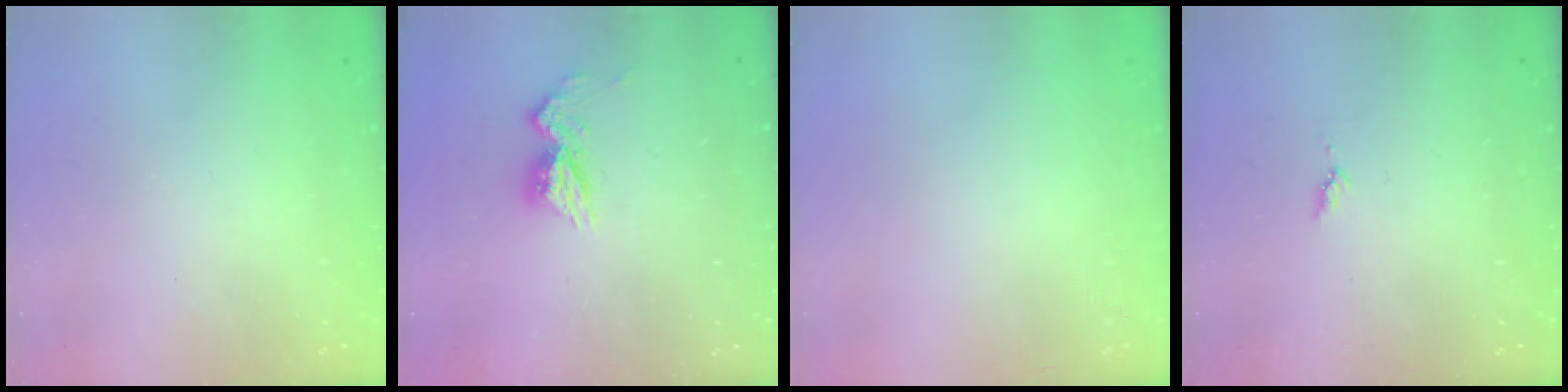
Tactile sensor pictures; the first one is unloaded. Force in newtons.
{"total": 10.7, "press": 10.7, "slide": 1.0}
{"total": 0.0}
{"total": 4.4, "press": 4.3, "slide": 0.4}